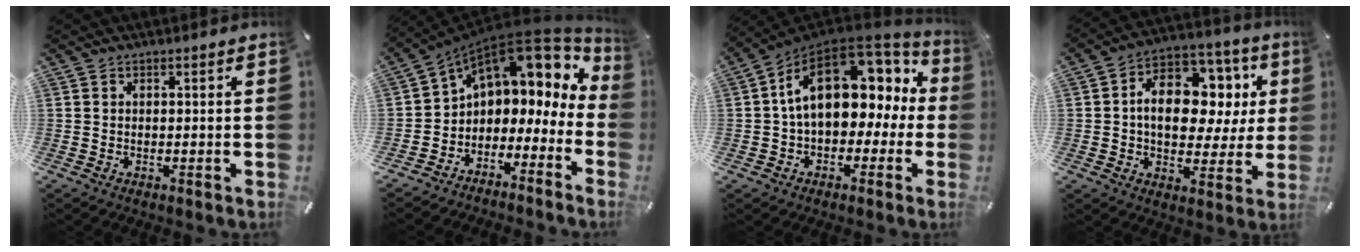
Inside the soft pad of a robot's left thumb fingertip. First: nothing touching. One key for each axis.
{"total": 8.0, "fx": 3.9, "fy": 6.0, "fz": 3.6, "tx": -0.067, "ty": -0.043, "tz": 0.063}
{"total": 18.0, "fx": 4.6, "fy": 11.7, "fz": 12.8, "tx": -0.229, "ty": -0.014, "tz": 0.081}
{"total": 15.8, "fx": 2.3, "fy": 10.9, "fz": 11.3, "tx": -0.181, "ty": -0.007, "tz": 0.045}